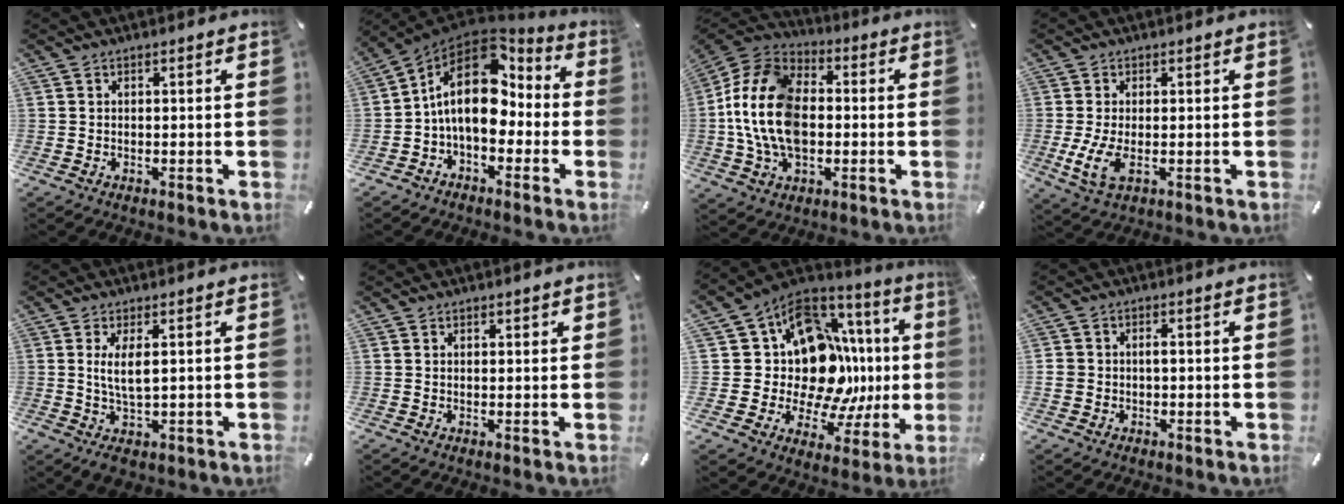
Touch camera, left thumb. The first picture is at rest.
{"total": 16.8, "force": [1.8, 11.0, 12.5], "torque": [-0.228, -0.006, 0.027]}
{"total": 16.7, "force": [-1.5, 11.8, 11.7], "torque": [-0.271, 0.014, -0.028]}
{"total": 6.1, "force": [-0.4, 2.8, 5.4], "torque": [-0.116, -0.014, -0.009]}
{"total": 5.9, "force": [0.6, 2.5, 5.4], "torque": [-0.101, -0.001, 0.008]}
{"total": 0.9, "force": [0.6, 0.6, 0.2], "torque": [0.004, 0.000, 0.010]}
{"total": 18.7, "force": [2.4, 13.6, 12.6], "torque": [-0.213, -0.064, 0.059]}
{"total": 2.7, "force": [-0.2, 2.1, 1.6], "torque": [-0.030, 0.007, -0.004]}